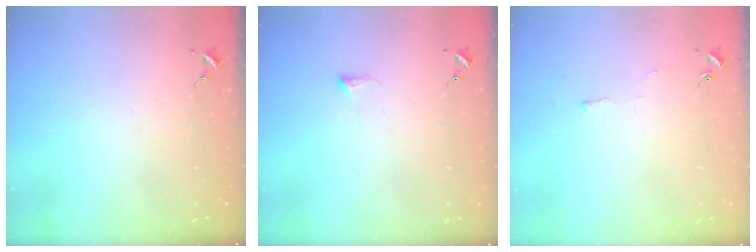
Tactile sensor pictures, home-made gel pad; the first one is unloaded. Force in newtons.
{"total": 3.9, "press": 3.8, "slide": 1.0}
{"total": 2.3, "press": 2.3, "slide": 0.4}